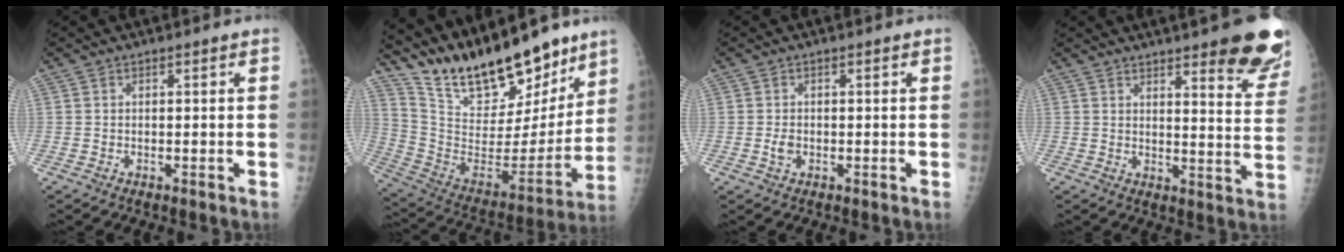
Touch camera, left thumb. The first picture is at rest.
{"total": 25.6, "force": [20.3, 9.0, 12.8], "torque": [-0.177, -0.092, 0.345]}
{"total": 1.7, "force": [-0.3, 1.2, 1.2], "torque": [-0.017, 0.001, -0.005]}
{"total": 11.5, "force": [7.5, 2.4, 8.4], "torque": [-0.076, -0.041, 0.090]}